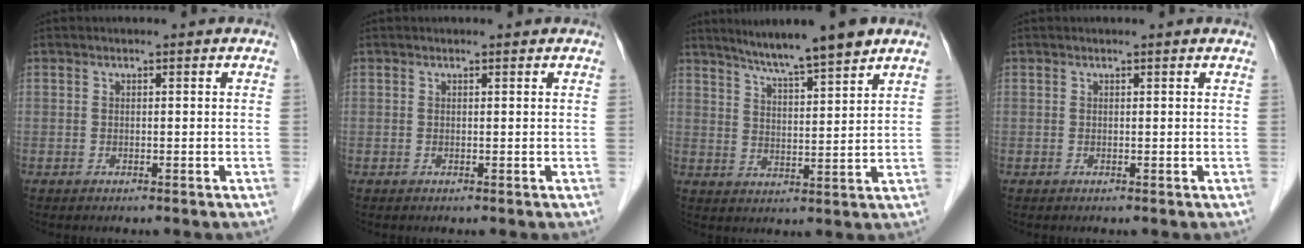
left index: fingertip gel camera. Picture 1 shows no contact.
{"total": 0.9, "force": [0.9, 0.3, 0.2], "torque": [-0.010, 0.007, 0.011]}
{"total": 9.9, "force": [8.1, -0.2, 5.7], "torque": [-0.091, 0.009, 0.129]}
{"total": 1.5, "force": [1.4, 0.2, 0.3], "torque": [-0.014, 0.008, 0.013]}